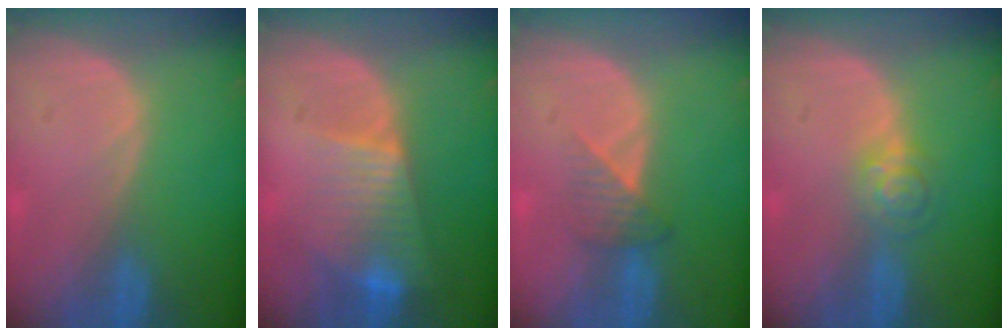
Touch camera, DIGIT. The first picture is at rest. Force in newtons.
{"total": 7.9, "press": 6.8, "slide": 4.0}
{"total": 3.4, "press": 3.1, "slide": 1.5}
{"total": 4.1, "press": 3.7, "slide": 1.7}